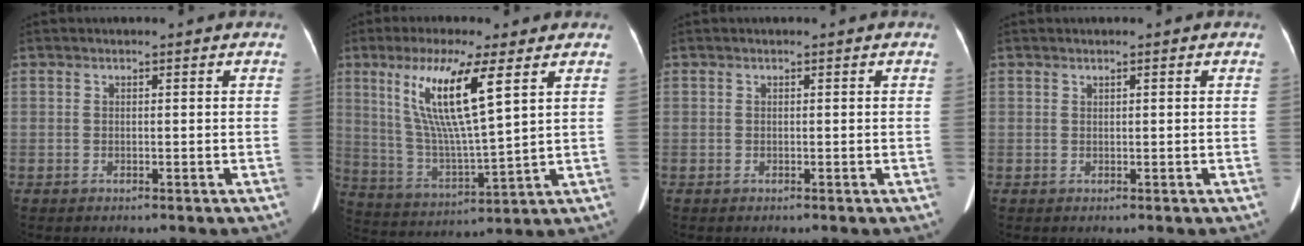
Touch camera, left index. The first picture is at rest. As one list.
[{"total": 13.3, "force": [5.6, 0.9, 12.1], "torque": [-0.251, -0.006, 0.108]}, {"total": 0.0}, {"total": 0.0}]